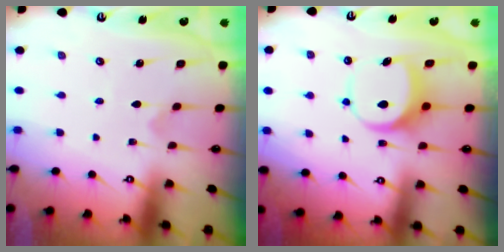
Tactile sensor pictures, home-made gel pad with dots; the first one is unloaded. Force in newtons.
{"total": 7.0, "press": 7.0, "slide": 0.6}